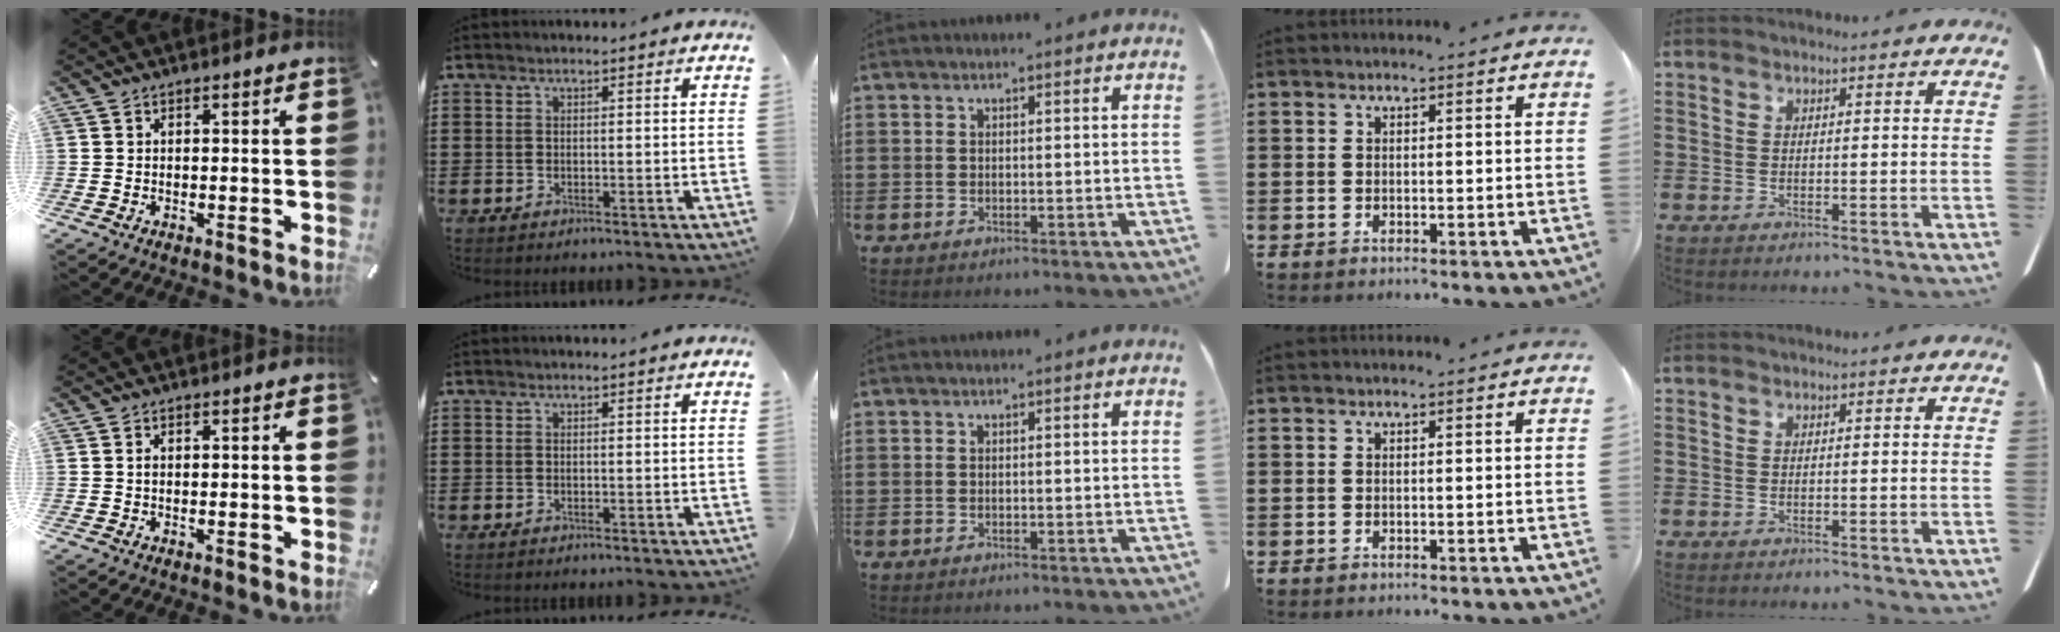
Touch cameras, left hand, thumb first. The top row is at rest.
{"thumb": {"total": 0.7, "force": [0.0, 0.3, 0.6], "torque": [-0.012, 0.001, -0.002]}}